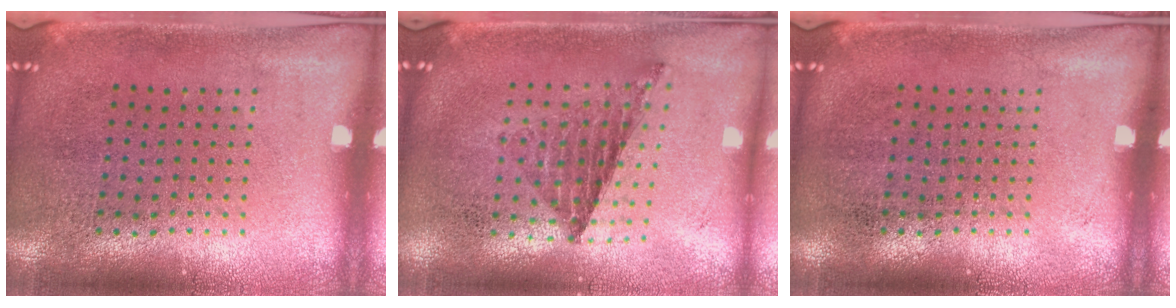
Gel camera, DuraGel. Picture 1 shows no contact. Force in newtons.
{"total": 0.8, "press": 0.8, "slide": 0.1}
{"total": 0.0}